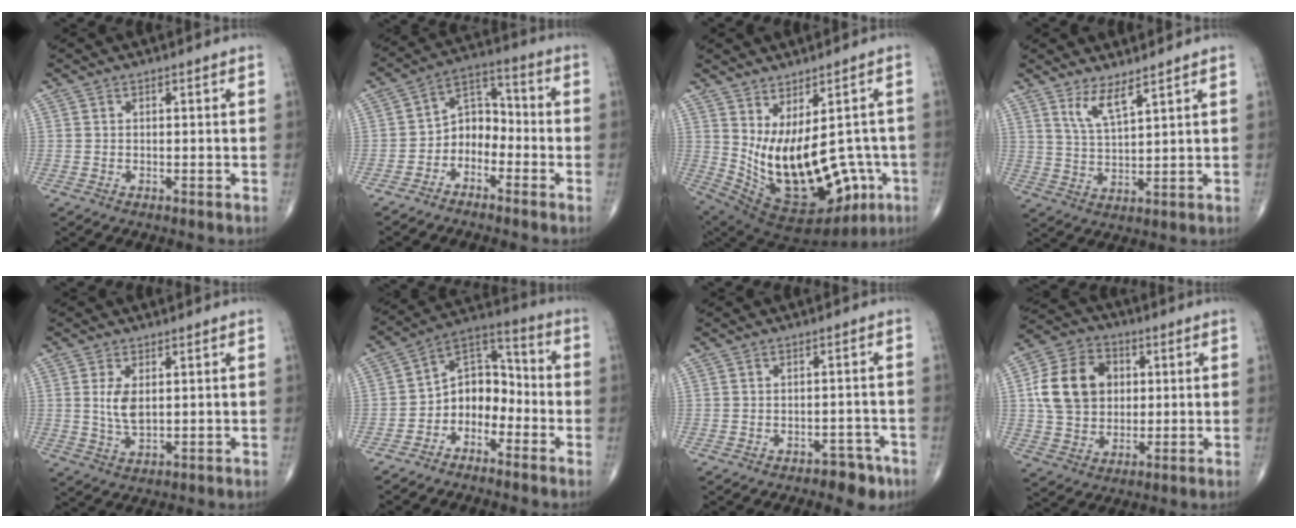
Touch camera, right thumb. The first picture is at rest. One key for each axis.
{"total": 7.4, "fx": -3.3, "fy": 5.4, "fz": 3.8, "tx": -0.036, "ty": 0.055, "tz": -0.075}
{"total": 21.4, "fx": -3.2, "fy": 11.2, "fz": 18.0, "tx": -0.287, "ty": -0.013, "tz": -0.007}
{"total": 5.4, "fx": 3.8, "fy": 1.0, "fz": 3.7, "tx": -0.073, "ty": -0.036, "tz": 0.079}
{"total": 4.9, "fx": 0.9, "fy": 2.5, "fz": 4.1, "tx": -0.080, "ty": -0.011, "tz": 0.022}
{"total": 9.5, "fx": -3.8, "fy": 7.1, "fz": 5.1, "tx": -0.048, "ty": 0.074, "tz": -0.086}
{"total": 4.7, "fx": -3.3, "fy": 2.6, "fz": 2.2, "tx": -0.011, "ty": 0.022, "tz": -0.042}
{"total": 14.4, "fx": 2.3, "fy": 11.4, "fz": 8.6, "tx": -0.133, "ty": 0.010, "tz": 0.040}